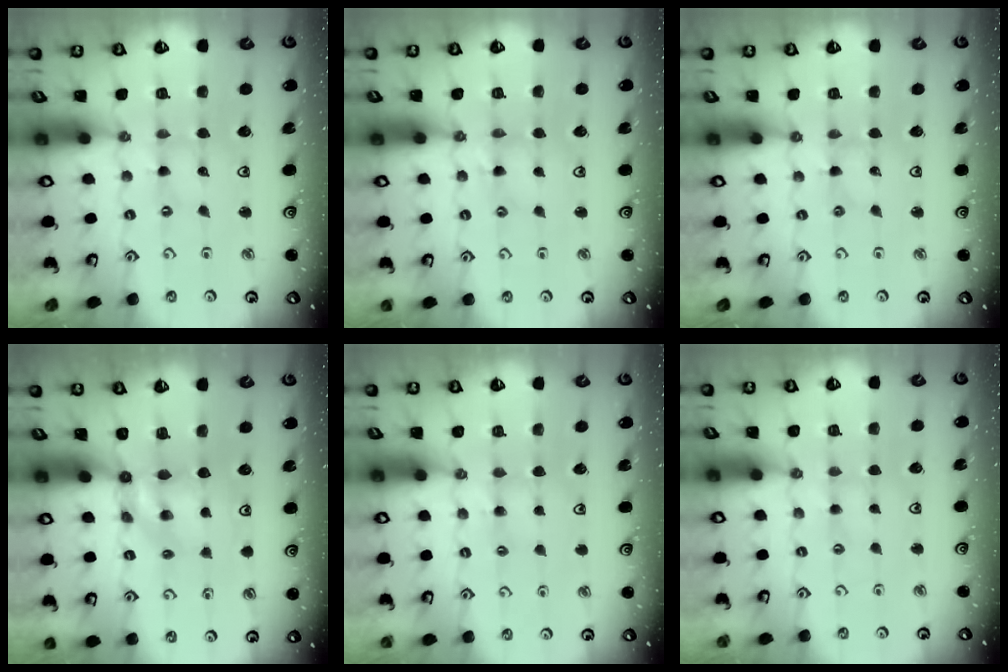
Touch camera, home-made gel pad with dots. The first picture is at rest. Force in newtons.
{"total": 3.6, "press": 3.6, "slide": 0.3}
{"total": 0.0}
{"total": 5.2, "press": 5.2, "slide": 0.3}
{"total": 4.5, "press": 4.5, "slide": 0.6}
{"total": 0.6, "press": 0.6, "slide": 0.2}